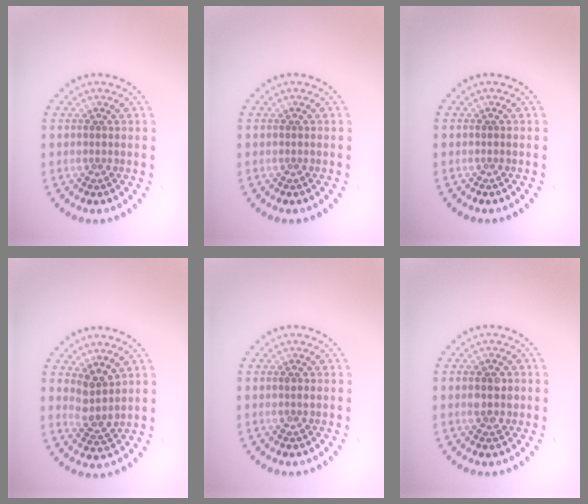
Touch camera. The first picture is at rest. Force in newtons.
{"total": 0.0}
{"total": 0.0}
{"total": 2.5, "press": 2.0, "slide": 1.6}
{"total": 0.7, "press": 0.7, "slide": 0.3}
{"total": 2.0, "press": 2.0, "slide": 0.2}